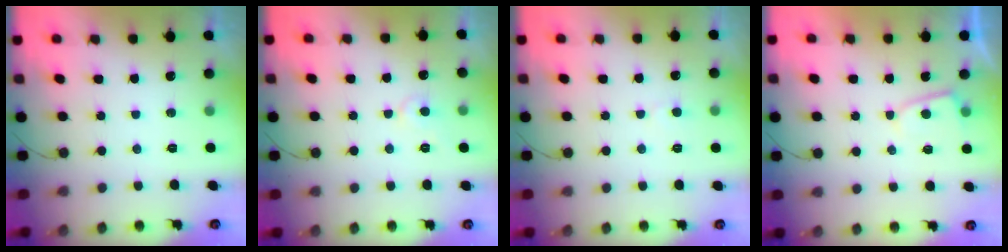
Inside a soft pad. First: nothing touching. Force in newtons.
{"total": 5.0, "press": 5.0, "slide": 0.4}
{"total": 3.3, "press": 3.3, "slide": 0.3}
{"total": 3.0, "press": 2.9, "slide": 0.3}